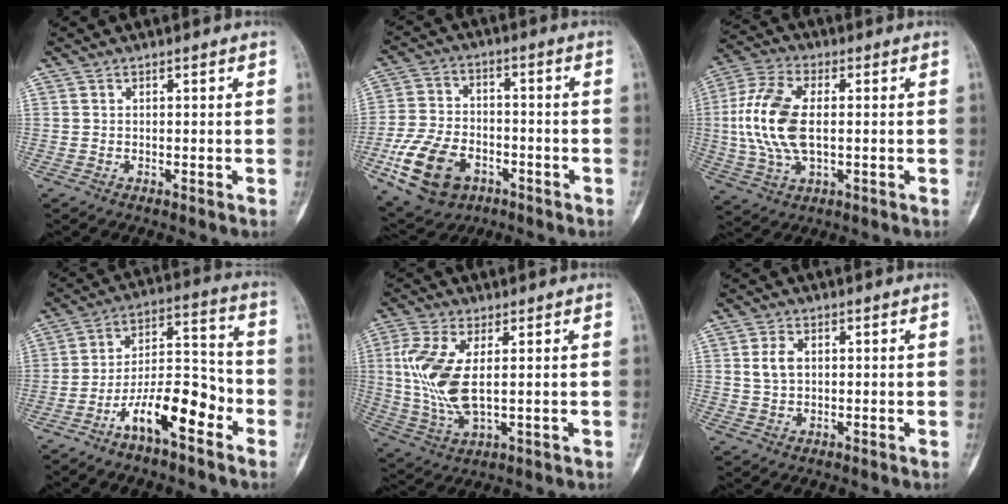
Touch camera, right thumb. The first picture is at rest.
{"total": 14.9, "force": [-6.0, 10.0, 9.3], "torque": [-0.167, 0.022, -0.102]}
{"total": 14.0, "force": [0.0, 7.5, 11.8], "torque": [-0.258, 0.008, -0.002]}
{"total": 13.5, "force": [-7.0, 4.9, 10.5], "torque": [-0.171, 0.065, -0.124]}
{"total": 12.5, "force": [1.6, 5.7, 11.0], "torque": [-0.246, -0.008, 0.041]}
{"total": 3.7, "force": [0.8, 2.6, 2.5], "torque": [-0.046, 0.002, 0.018]}